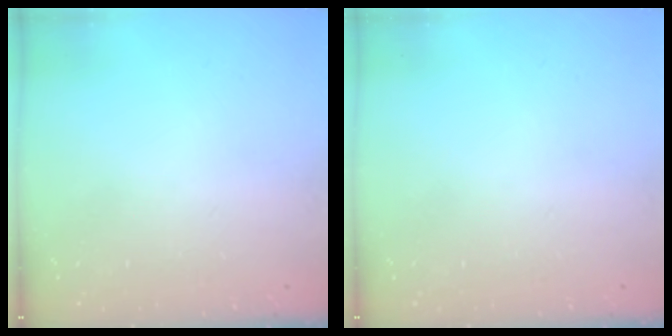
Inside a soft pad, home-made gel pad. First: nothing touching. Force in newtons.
{"total": 0.0}